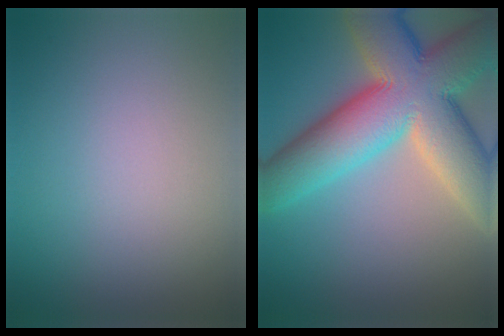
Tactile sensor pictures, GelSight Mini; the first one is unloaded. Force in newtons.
{"total": 14.9, "press": 14.9, "slide": 0.7}